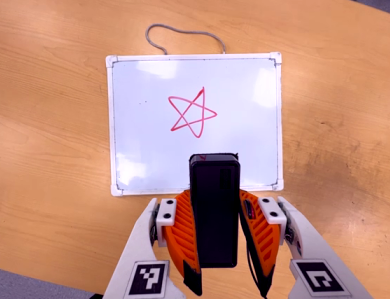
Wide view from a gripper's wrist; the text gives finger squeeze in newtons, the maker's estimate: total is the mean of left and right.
{"total": 4.6, "left": 3.6, "right": 5.7}